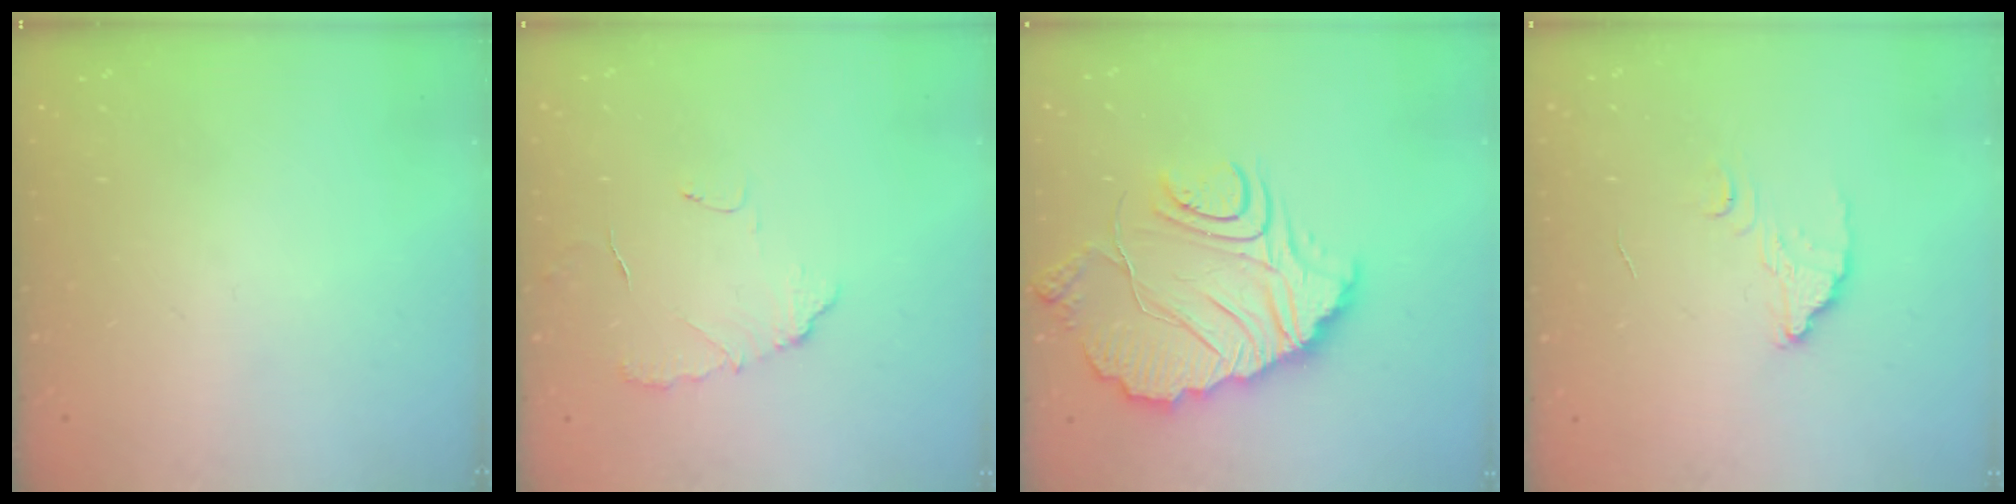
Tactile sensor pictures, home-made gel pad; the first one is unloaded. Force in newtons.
{"total": 6.3, "press": 6.3, "slide": 0.4}
{"total": 16.2, "press": 16.2, "slide": 1.2}
{"total": 3.8, "press": 3.8, "slide": 0.2}